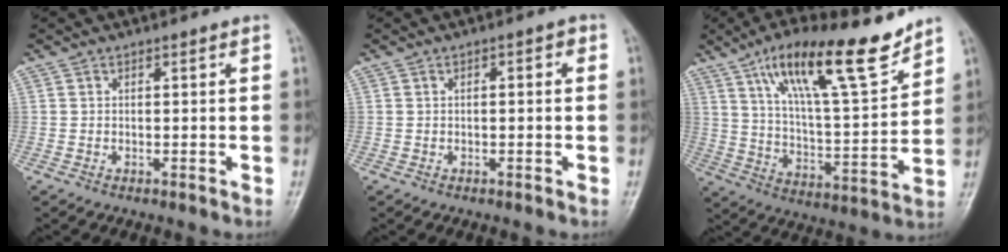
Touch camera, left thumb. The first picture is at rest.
{"total": 1.7, "force": [0.2, 0.8, 1.5], "torque": [-0.018, 0.008, -0.002]}
{"total": 19.8, "force": [13.0, 4.7, 14.2], "torque": [-0.207, -0.058, 0.223]}